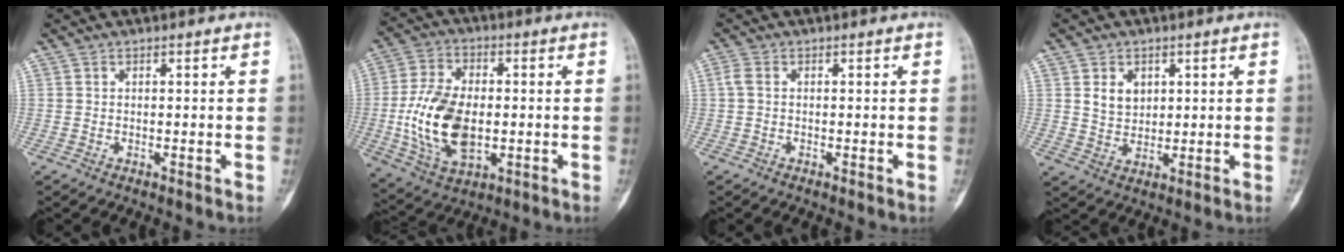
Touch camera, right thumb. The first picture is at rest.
{"total": 15.8, "force": [-1.4, 9.5, 12.6], "torque": [-0.233, 0.001, -0.018]}
{"total": 1.6, "force": [0.2, 1.0, 1.2], "torque": [-0.033, 0.003, 0.003]}
{"total": 4.8, "force": [1.7, 3.6, 2.6], "torque": [-0.025, -0.012, 0.035]}